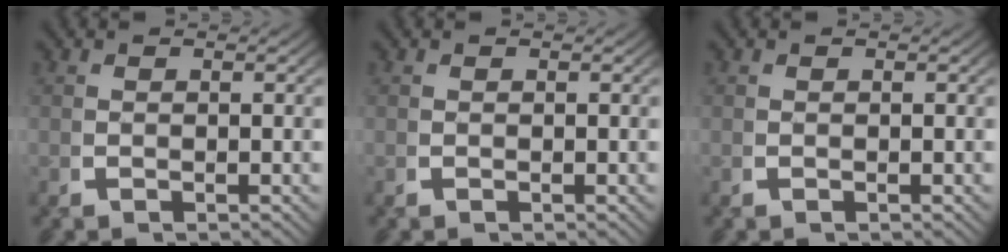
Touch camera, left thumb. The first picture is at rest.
{"total": 0.0}
{"total": 0.0}